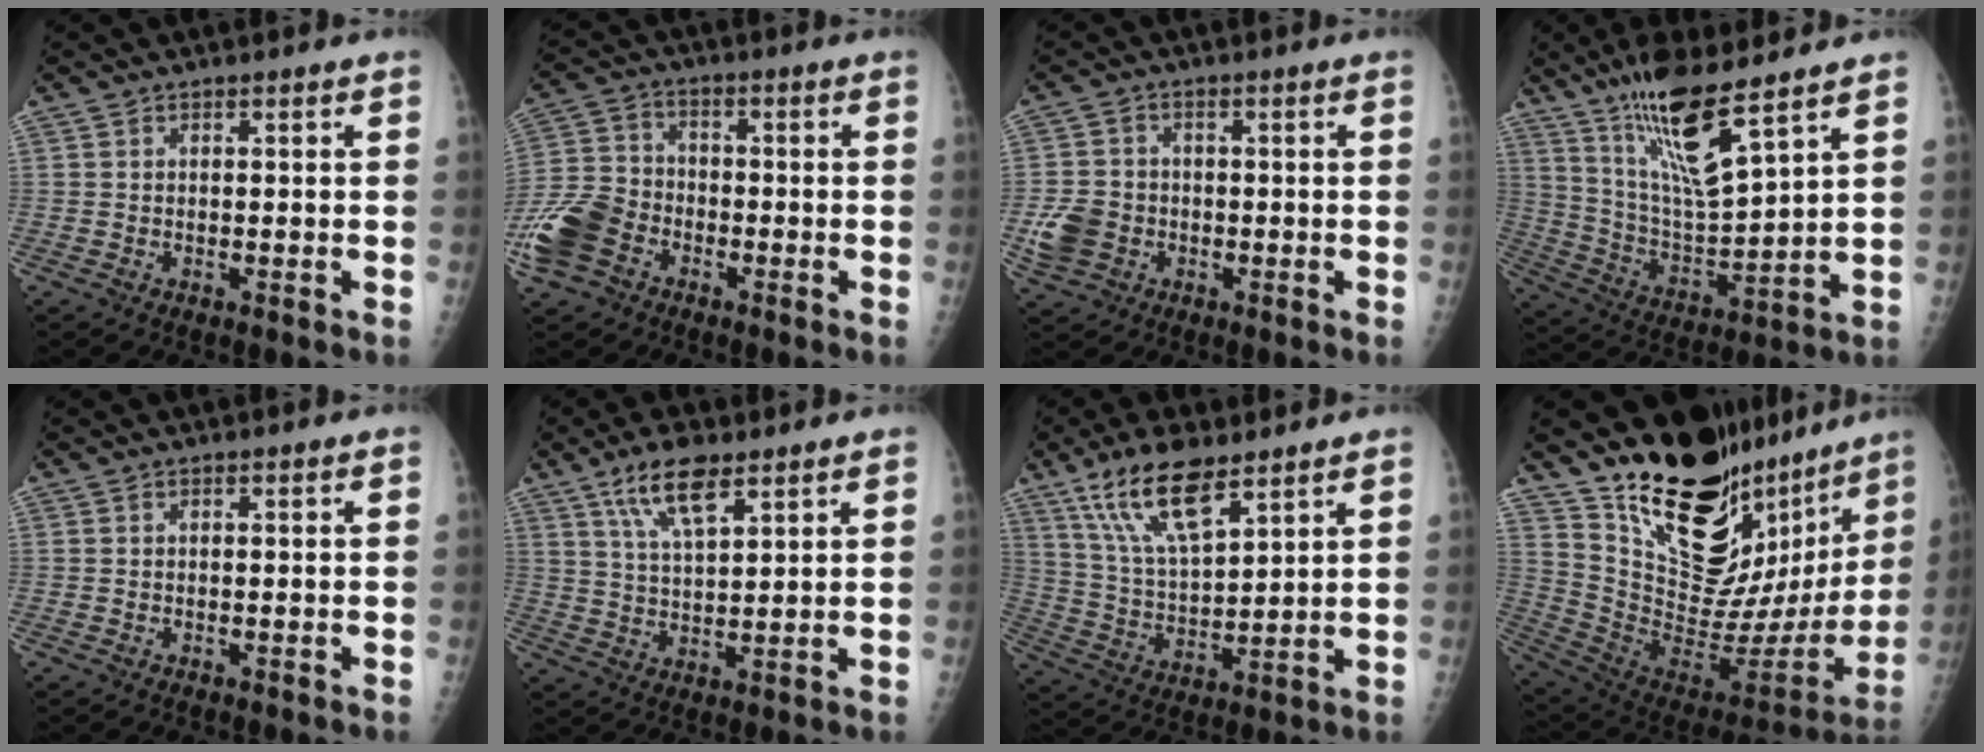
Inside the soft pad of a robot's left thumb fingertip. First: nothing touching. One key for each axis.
{"total": 11.9, "fx": -5.5, "fy": 8.6, "fz": 6.1, "tx": -0.126, "ty": 0.025, "tz": -0.111}
{"total": 6.5, "fx": -1.8, "fy": 5.4, "fz": 3.1, "tx": -0.055, "ty": 0.011, "tz": -0.031}
{"total": 15.8, "fx": 10.6, "fy": 2.8, "fz": 11.4, "tx": -0.201, "ty": -0.063, "tz": 0.212}
{"total": 0.0}
{"total": 8.8, "fx": 5.4, "fy": 2.9, "fz": 6.3, "tx": -0.111, "ty": -0.022, "tz": 0.106}
{"total": 13.4, "fx": 8.7, "fy": 4.4, "fz": 9.1, "tx": -0.158, "ty": -0.037, "tz": 0.175}
{"total": 29.6, "fx": 22.0, "fy": 12.3, "fz": 15.5, "tx": -0.209, "ty": -0.133, "tz": 0.344}